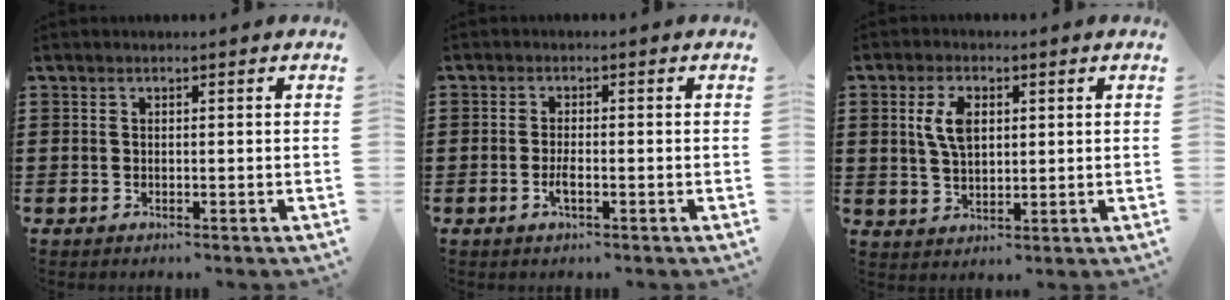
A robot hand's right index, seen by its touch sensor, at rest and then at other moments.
{"total": 2.1, "force": [-0.9, 0.4, 1.8], "torque": [-0.040, -0.003, -0.018]}
{"total": 5.4, "force": [1.4, 3.0, 4.3], "torque": [-0.100, 0.009, 0.020]}